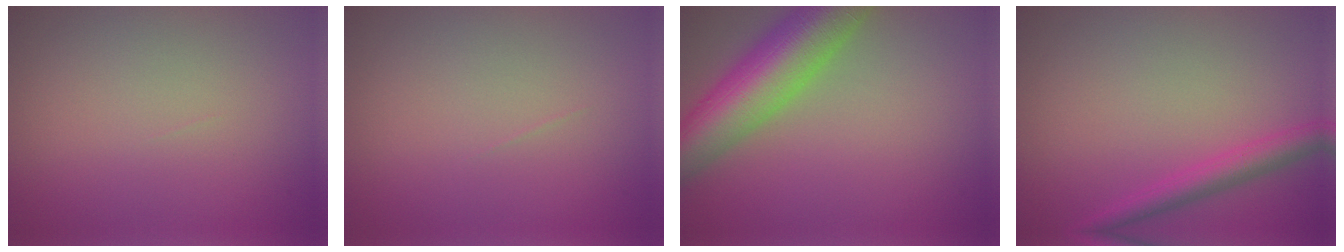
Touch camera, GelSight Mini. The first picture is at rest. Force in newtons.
{"total": 0.0}
{"total": 10.1, "press": 10.1, "slide": 0.4}
{"total": 2.7, "press": 2.7, "slide": 0.2}